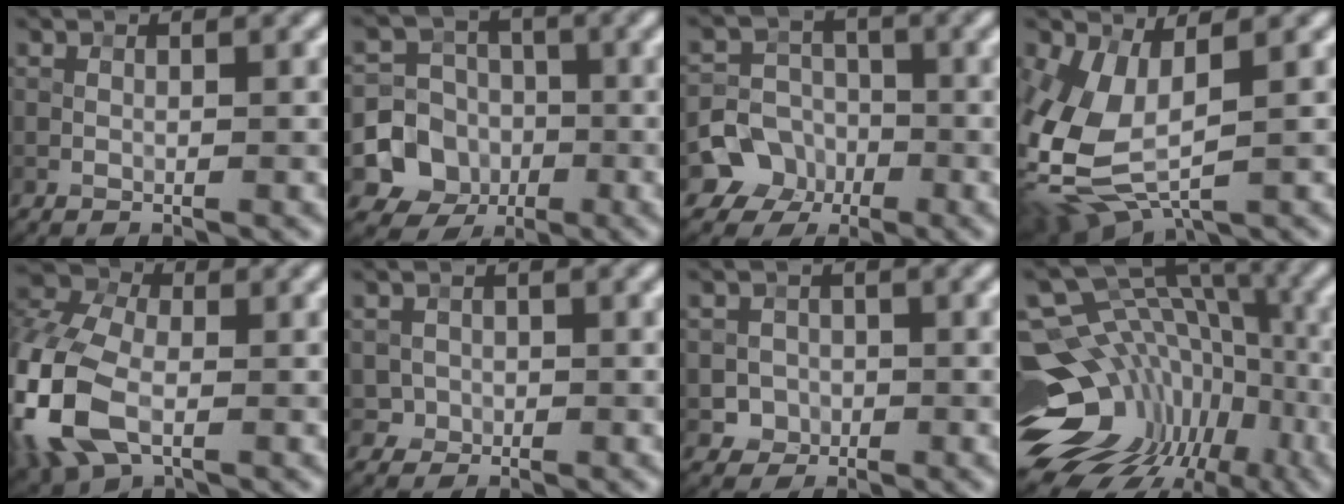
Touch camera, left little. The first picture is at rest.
{"total": 7.8, "force": [-2.4, 7.2, 1.7], "torque": [-0.007, -0.002, -0.075]}
{"total": 4.7, "force": [-2.0, 4.2, 0.9], "torque": [0.019, 0.008, -0.052]}
{"total": 8.0, "force": [-1.2, 4.3, 6.6], "torque": [-0.174, -0.004, -0.022]}
{"total": 10.7, "force": [-2.7, 7.0, 7.7], "torque": [-0.207, -0.014, -0.064]}
{"total": 1.2, "force": [-0.1, 1.2, -0.1], "torque": [0.011, -0.003, 0.003]}
{"total": 2.0, "force": [-0.5, 2.0, 0.2], "torque": [0.011, -0.001, -0.009]}
{"total": 15.4, "force": [-3.5, 11.1, 10.1], "torque": [-0.163, 0.009, -0.034]}